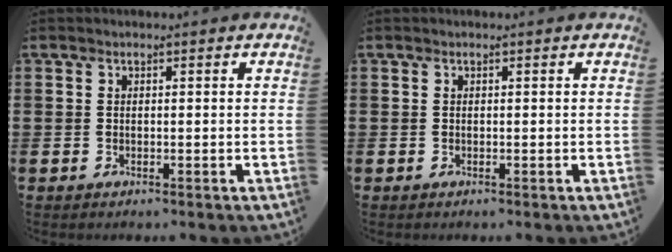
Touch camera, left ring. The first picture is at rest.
{"total": 0.0}